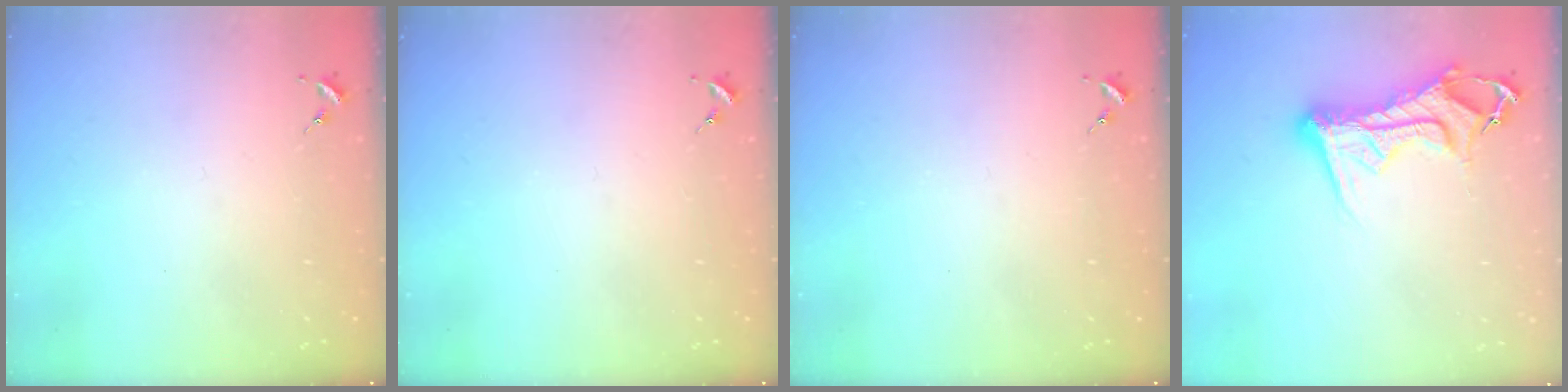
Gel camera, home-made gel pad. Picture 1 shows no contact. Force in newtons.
{"total": 0.0}
{"total": 0.0}
{"total": 13.3, "press": 13.2, "slide": 1.6}